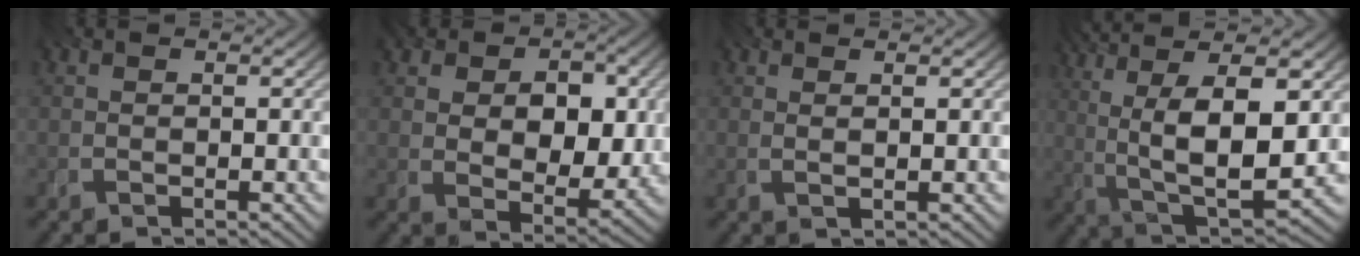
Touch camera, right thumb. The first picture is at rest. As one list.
[{"total": 10.4, "force": [2.4, 7.3, 7.0], "torque": [-0.128, -0.007, 0.032]}, {"total": 2.0, "force": [1.4, 0.3, 1.4], "torque": [-0.010, -0.007, 0.013]}, {"total": 14.4, "force": [2.7, 5.3, 13.1], "torque": [-0.261, 0.002, 0.050]}]